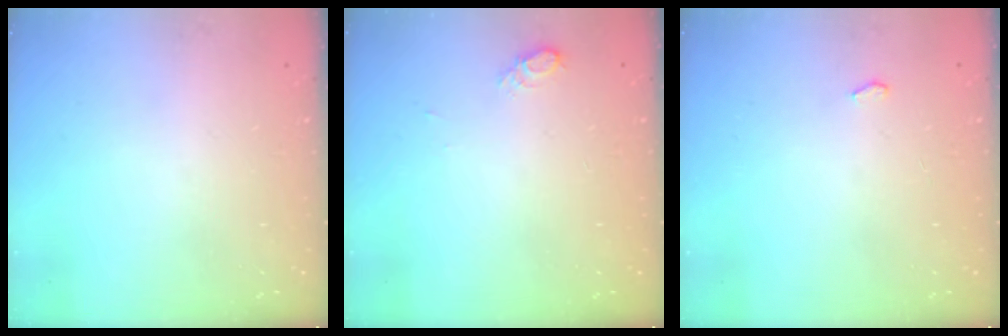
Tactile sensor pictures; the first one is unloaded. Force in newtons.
{"total": 5.7, "press": 5.4, "slide": 1.9}
{"total": 2.6, "press": 2.2, "slide": 1.3}